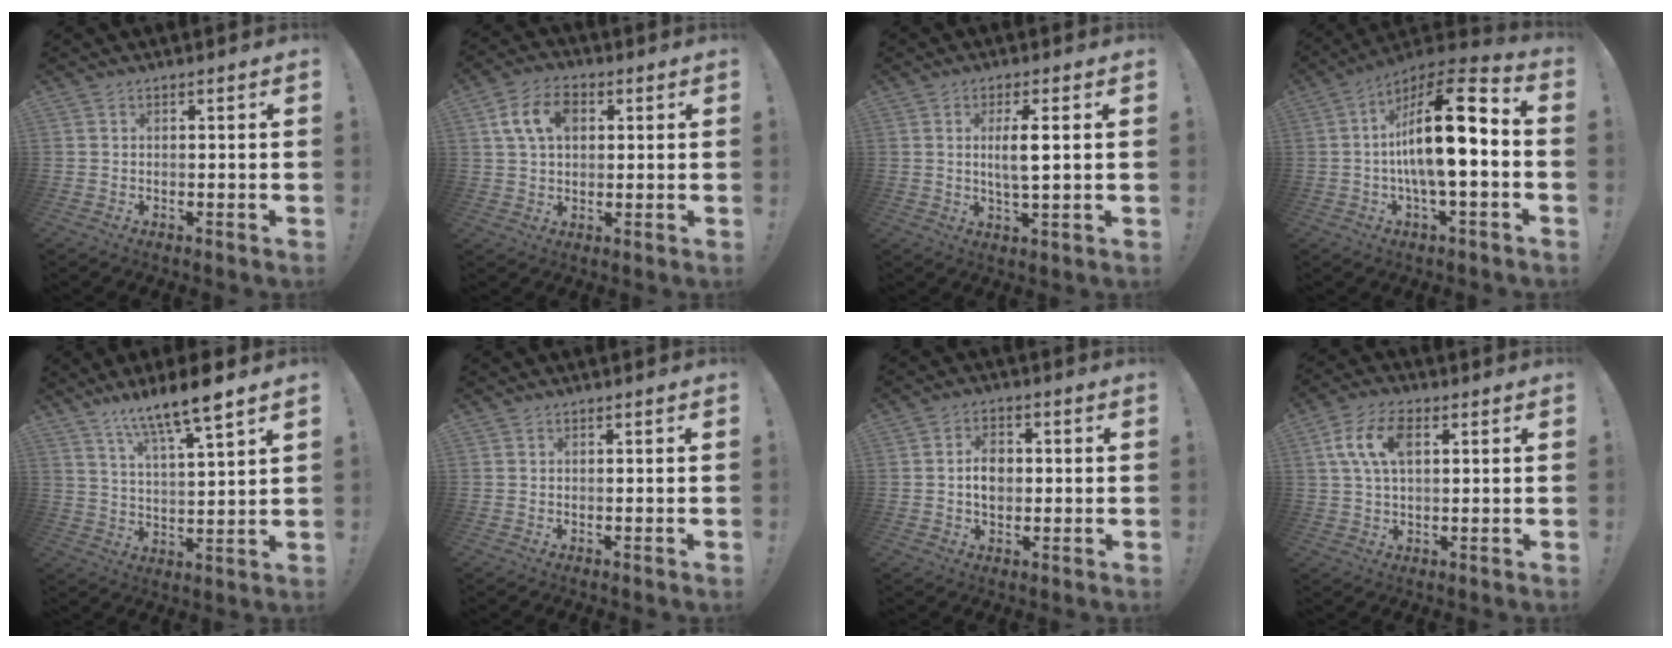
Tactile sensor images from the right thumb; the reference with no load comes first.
{"total": 10.4, "force": [3.1, 7.1, 7.0], "torque": [-0.119, 0.012, 0.058]}
{"total": 6.0, "force": [1.1, 1.5, 5.8], "torque": [-0.103, -0.010, 0.013]}
{"total": 19.2, "force": [-0.5, 5.9, 18.3], "torque": [-0.298, 0.002, -0.015]}
{"total": 11.0, "force": [8.5, 0.5, 7.0], "torque": [-0.129, -0.052, 0.141]}
{"total": 0.0}
{"total": 6.2, "force": [0.2, 4.7, 4.0], "torque": [-0.057, 0.003, -0.001]}
{"total": 10.4, "force": [3.0, 5.9, 8.0], "torque": [-0.149, 0.007, 0.055]}